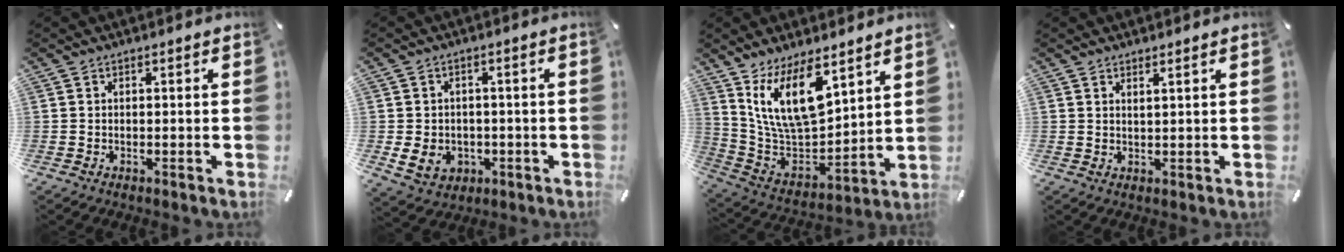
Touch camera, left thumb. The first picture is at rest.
{"total": 7.1, "force": [-1.4, 6.1, 3.3], "torque": [-0.062, 0.009, -0.023]}
{"total": 17.1, "force": [10.1, 8.2, 11.1], "torque": [-0.225, -0.056, 0.183]}
{"total": 1.1, "force": [1.1, -0.1, 0.3], "torque": [-0.006, -0.002, 0.020]}